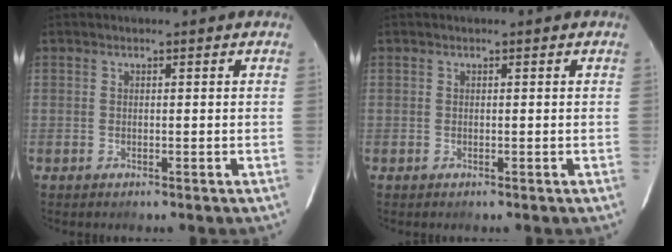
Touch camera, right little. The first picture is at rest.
{"total": 0.0}